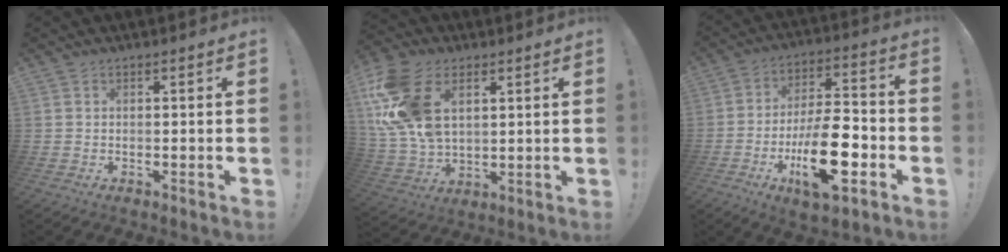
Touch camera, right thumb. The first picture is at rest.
{"total": 20.1, "force": [7.0, 13.2, 13.4], "torque": [-0.268, -0.025, 0.131]}
{"total": 18.4, "force": [-7.5, 8.5, 14.5], "torque": [-0.241, 0.040, -0.117]}